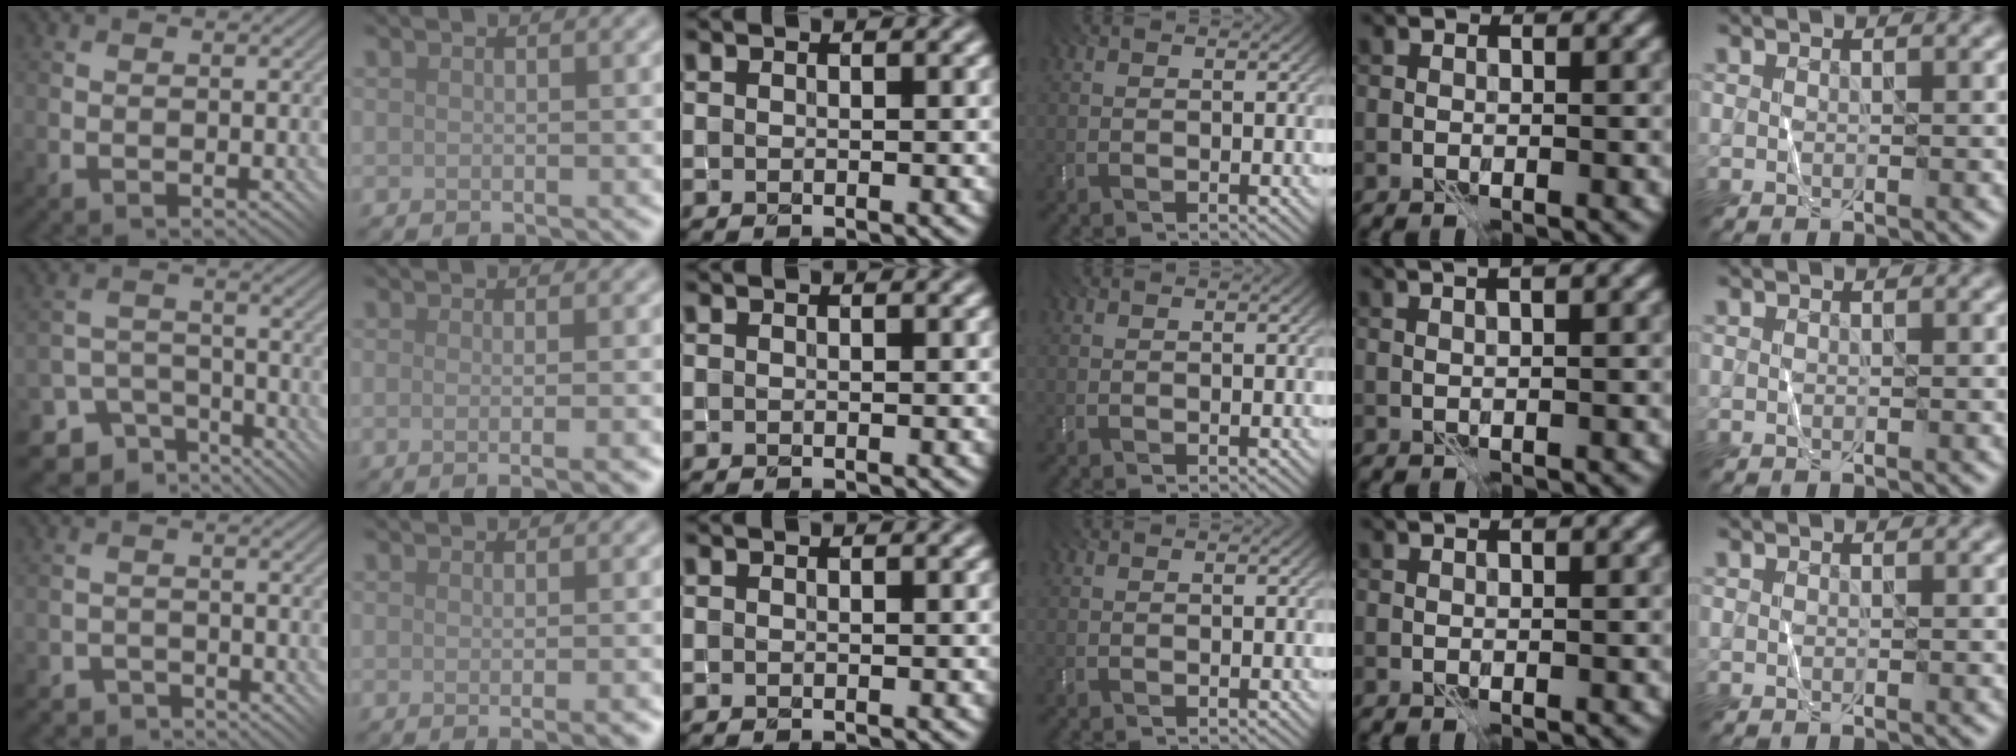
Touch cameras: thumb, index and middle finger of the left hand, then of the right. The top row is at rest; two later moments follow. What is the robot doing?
{"motion": "fold", "object": "shorts"}